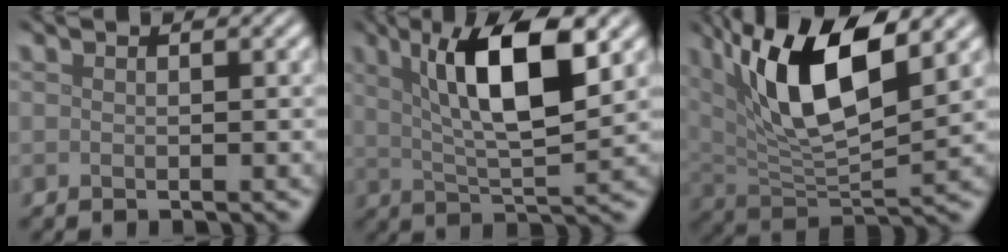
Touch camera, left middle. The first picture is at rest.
{"total": 9.0, "force": [3.3, 2.4, 8.1], "torque": [-0.125, 0.003, 0.055]}
{"total": 10.6, "force": [4.2, 3.7, 9.0], "torque": [-0.166, -0.002, 0.075]}